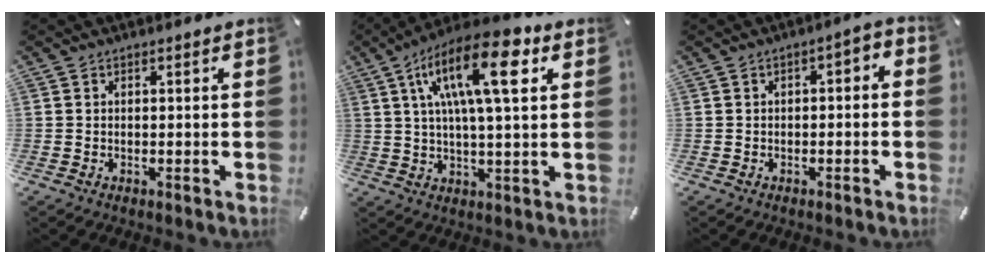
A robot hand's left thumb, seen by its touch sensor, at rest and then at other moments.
{"total": 17.1, "force": [5.9, 5.1, 15.2], "torque": [-0.285, 0.000, 0.092]}
{"total": 3.0, "force": [-1.9, 1.3, 2.0], "torque": [-0.032, 0.018, -0.038]}